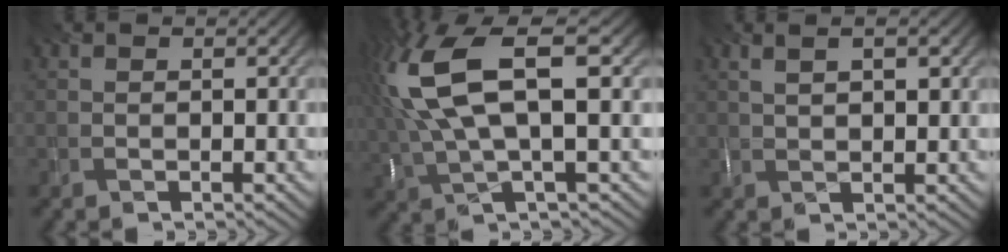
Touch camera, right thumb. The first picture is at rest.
{"total": 13.5, "force": [3.3, 4.5, 12.3], "torque": [-0.297, 0.022, 0.066]}
{"total": 4.0, "force": [1.8, 1.2, 3.4], "torque": [-0.060, 0.005, 0.036]}